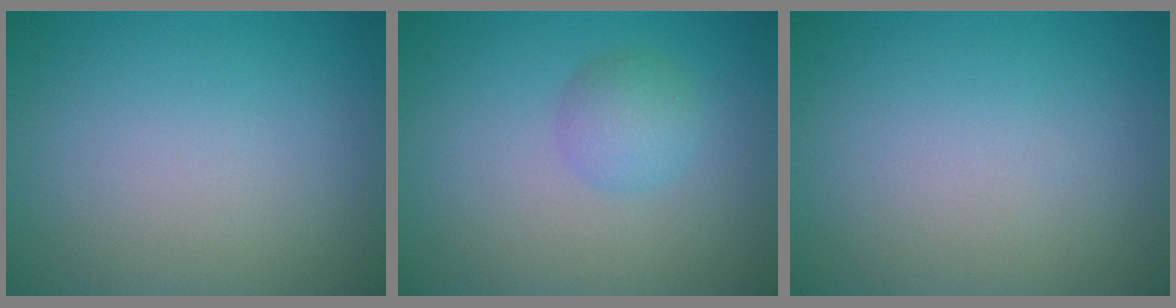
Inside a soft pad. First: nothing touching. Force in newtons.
{"total": 2.2, "press": 2.2, "slide": 0.1}
{"total": 0.0}